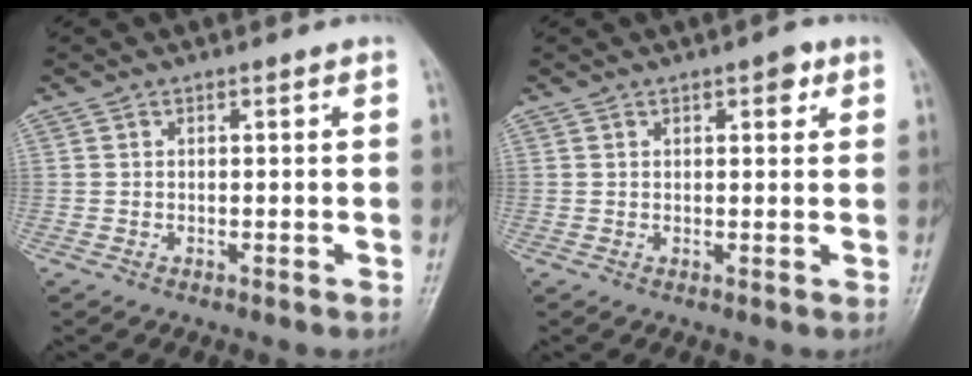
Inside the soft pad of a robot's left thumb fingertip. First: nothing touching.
{"total": 2.6, "force": [1.4, 1.2, 1.9], "torque": [-0.015, -0.002, 0.016]}